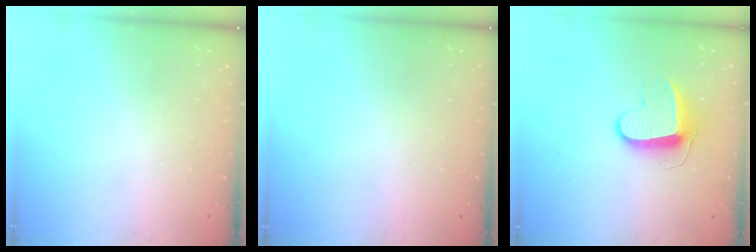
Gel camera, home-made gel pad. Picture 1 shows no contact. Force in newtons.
{"total": 0.6, "press": 0.6, "slide": 0.2}
{"total": 9.5, "press": 9.5, "slide": 0.7}